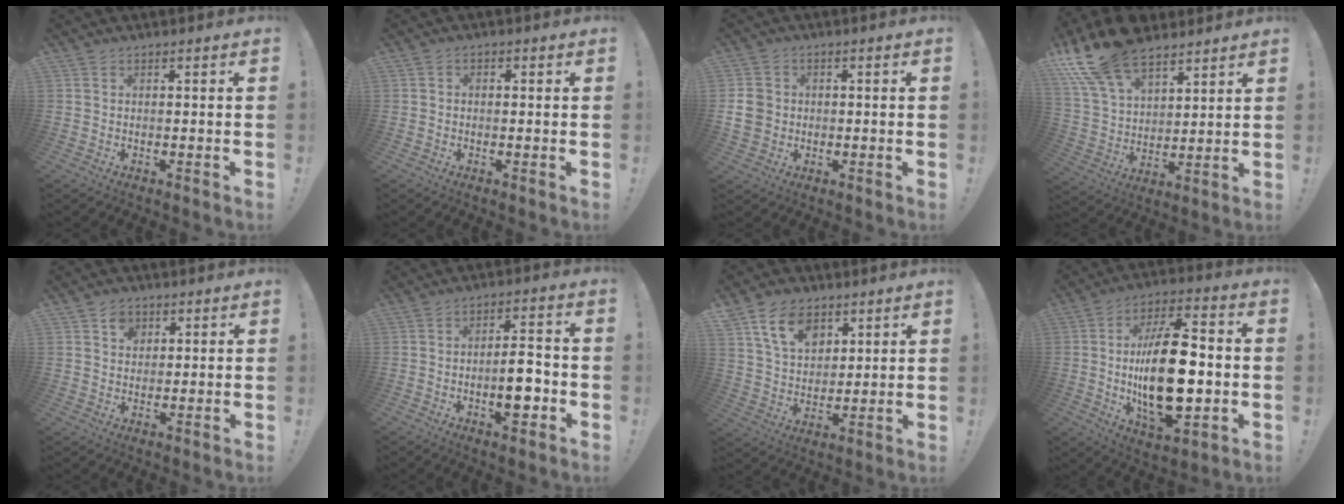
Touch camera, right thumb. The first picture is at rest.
{"total": 1.4, "force": [-0.8, 1.0, 0.6], "torque": [-0.011, 0.007, -0.015]}
{"total": 7.0, "force": [0.2, 6.2, 3.3], "torque": [-0.061, 0.005, 0.004]}
{"total": 19.0, "force": [13.4, 10.0, 9.1], "torque": [-0.171, -0.073, 0.253]}
{"total": 4.8, "force": [2.2, 4.0, 1.6], "torque": [-0.012, -0.009, 0.036]}
{"total": 8.6, "force": [-2.7, 3.5, 7.4], "torque": [-0.110, 0.009, -0.049]}
{"total": 12.9, "force": [7.2, 8.5, 6.6], "torque": [-0.107, -0.026, 0.137]}
{"total": 23.5, "force": [-1.3, 11.4, 20.5], "torque": [-0.359, -0.006, -0.021]}